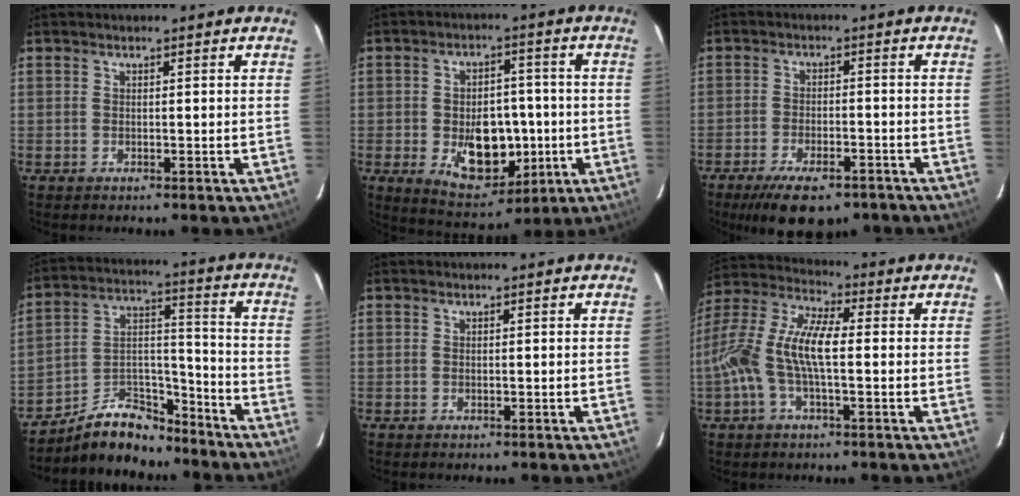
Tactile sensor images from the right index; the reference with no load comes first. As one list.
[{"total": 12.9, "force": [-2.6, 8.5, 9.3], "torque": [-0.166, 0.000, -0.016]}, {"total": 12.4, "force": [-8.9, 4.9, 7.1], "torque": [-0.150, -0.018, -0.133]}, {"total": 12.8, "force": [-10.4, 6.0, 4.5], "torque": [-0.086, 0.051, -0.167]}, {"total": 0.0}, {"total": 13.0, "force": [-1.5, 4.0, 12.3], "torque": [-0.254, 0.010, -0.034]}]